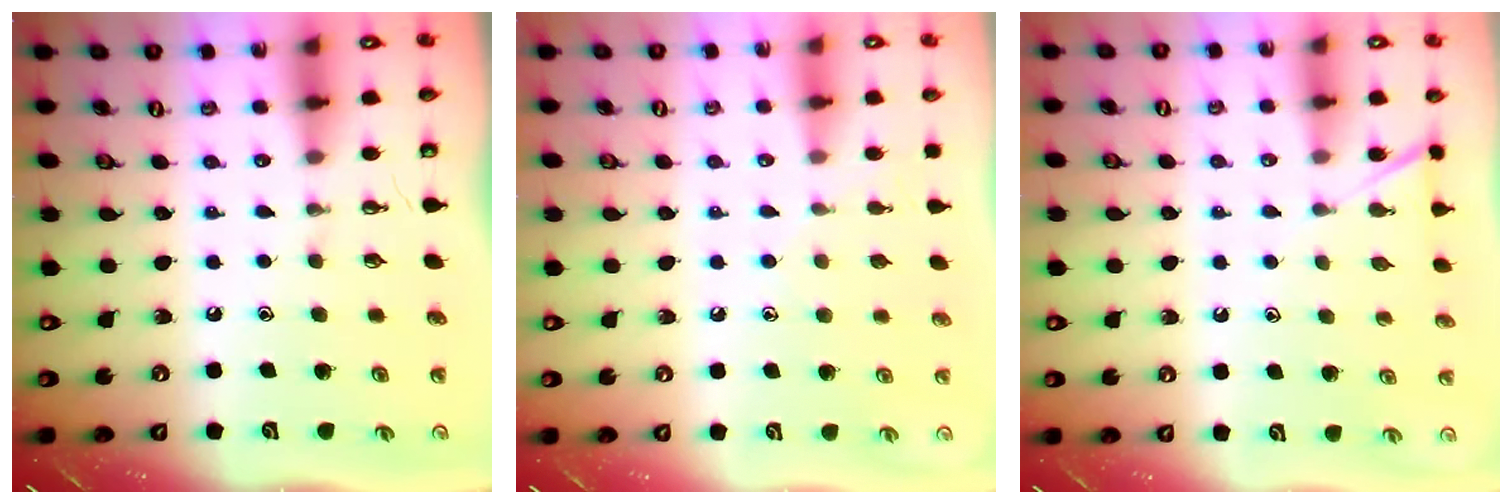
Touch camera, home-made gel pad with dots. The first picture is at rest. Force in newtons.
{"total": 6.8, "press": 6.8, "slide": 0.7}
{"total": 4.9, "press": 4.9, "slide": 0.6}